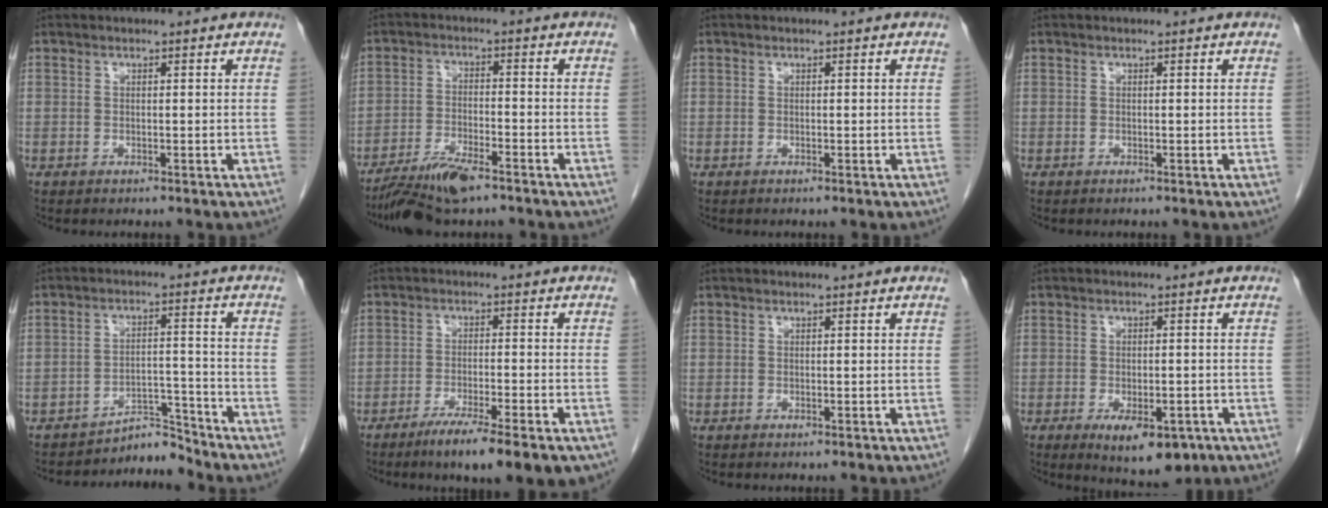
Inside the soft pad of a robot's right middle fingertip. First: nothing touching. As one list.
[{"total": 8.1, "force": [-6.2, 1.5, 5.1], "torque": [-0.095, -0.019, -0.113]}, {"total": 0.0}, {"total": 0.0}, {"total": 4.5, "force": [-4.4, -0.1, -1.1], "torque": [0.028, 0.018, -0.067]}, {"total": 10.9, "force": [-7.4, 1.3, 7.9], "torque": [-0.111, -0.020, -0.109]}, {"total": 0.0}, {"total": 8.4, "force": [-4.5, 3.4, 6.1], "torque": [-0.081, -0.011, -0.058]}]